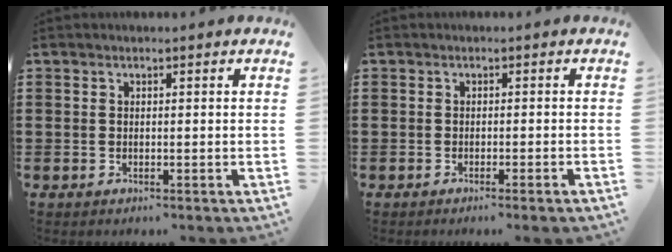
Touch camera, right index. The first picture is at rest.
{"total": 0.8, "force": [-0.5, -0.2, 0.5], "torque": [-0.011, -0.003, -0.011]}